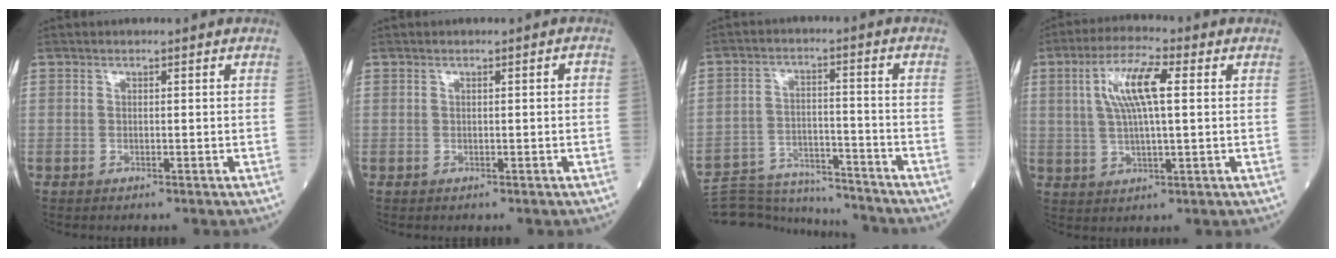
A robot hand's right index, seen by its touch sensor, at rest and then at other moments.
{"total": 0.9, "force": [0.0, 0.2, 0.9], "torque": [-0.009, 0.001, 0.002]}
{"total": 15.6, "force": [-15.3, 2.6, 2.3], "torque": [-0.045, 0.017, -0.227]}
{"total": 9.1, "force": [2.3, 1.7, 8.7], "torque": [-0.174, 0.013, 0.042]}